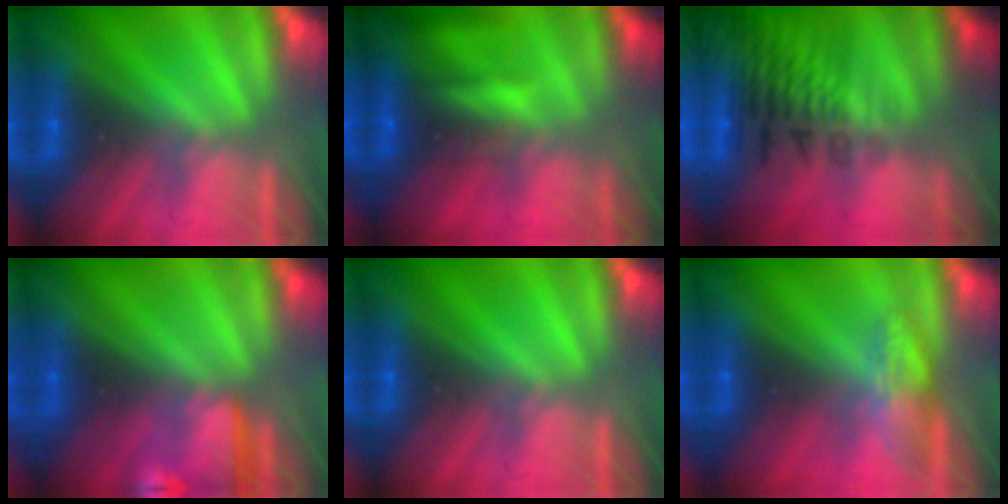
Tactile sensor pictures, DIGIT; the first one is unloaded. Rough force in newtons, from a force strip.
{"total": 7.9}
{"total": 9.1}
{"total": 8.3}
{"total": 0.0}
{"total": 2.4}